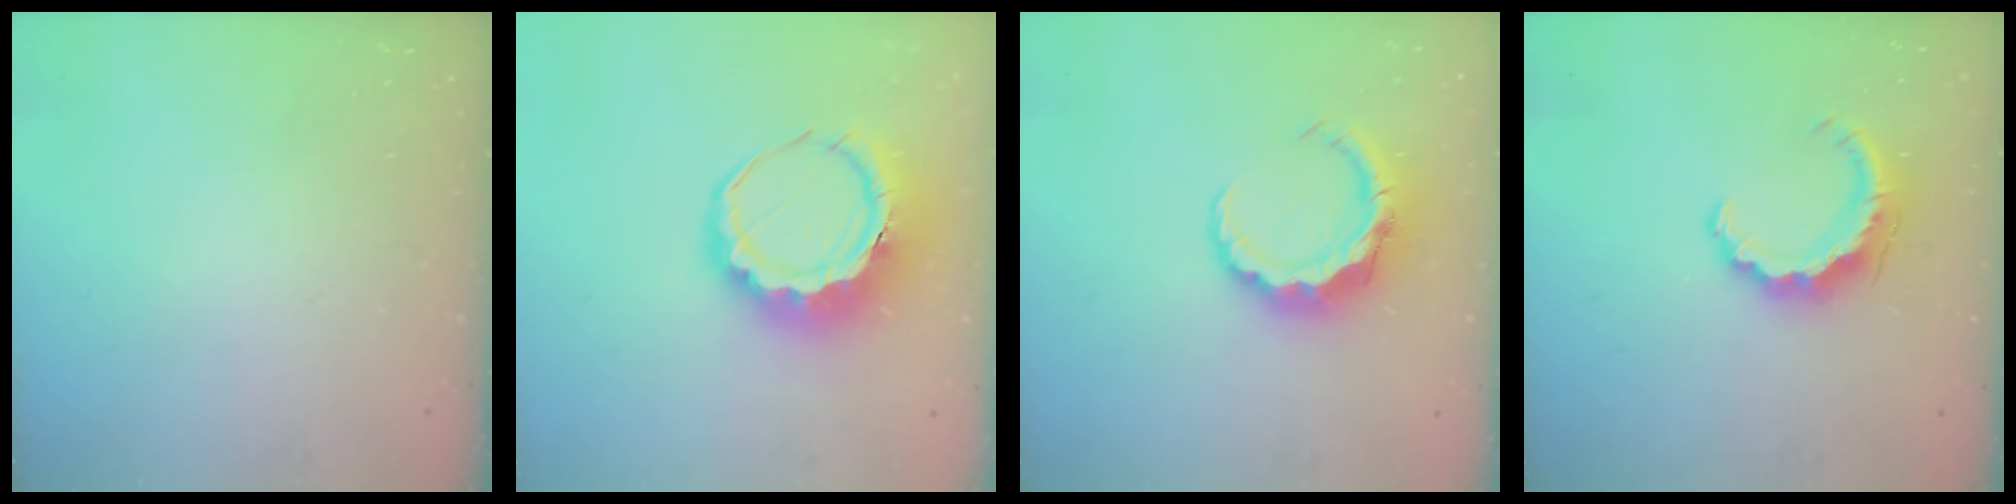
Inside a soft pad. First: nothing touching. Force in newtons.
{"total": 12.5, "press": 12.3, "slide": 2.2}
{"total": 7.6, "press": 7.4, "slide": 1.8}
{"total": 8.5, "press": 8.4, "slide": 1.0}